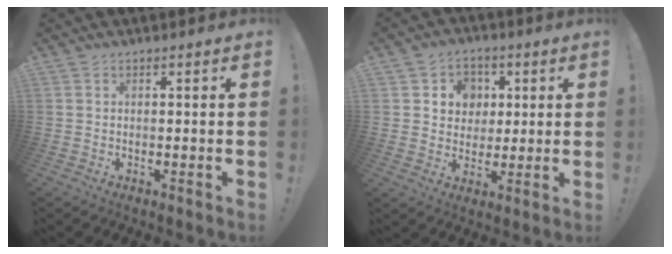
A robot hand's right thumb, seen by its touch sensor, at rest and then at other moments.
{"total": 7.9, "force": [1.7, 7.5, 1.6], "torque": [-0.021, -0.013, 0.037]}